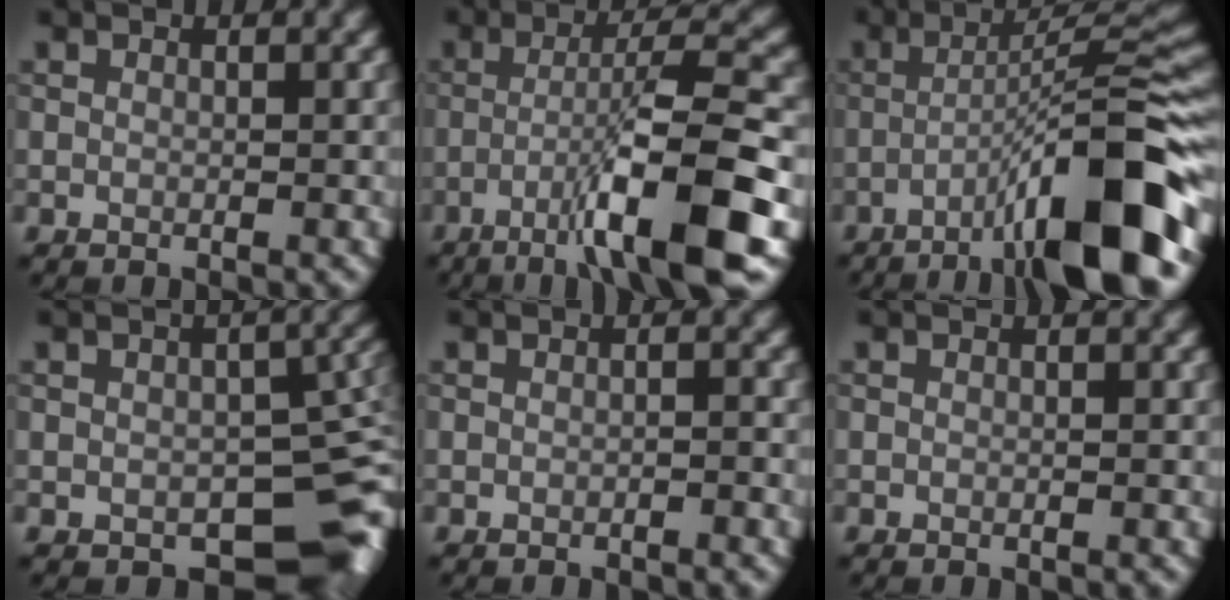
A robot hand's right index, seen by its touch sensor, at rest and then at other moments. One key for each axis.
{"total": 9.8, "fx": -4.2, "fy": 1.1, "fz": 8.8, "tx": -0.130, "ty": 0.018, "tz": -0.074}
{"total": 12.4, "fx": -5.9, "fy": 1.9, "fz": 10.7, "tx": -0.144, "ty": 0.024, "tz": -0.095}
{"total": 10.7, "fx": -3.0, "fy": 6.5, "fz": 7.9, "tx": -0.075, "ty": -0.028, "tz": -0.026}
{"total": 0.5, "fx": -0.4, "fy": 0.0, "fz": 0.4, "tx": -0.005, "ty": 0.004, "tz": -0.007}
{"total": 0.0}